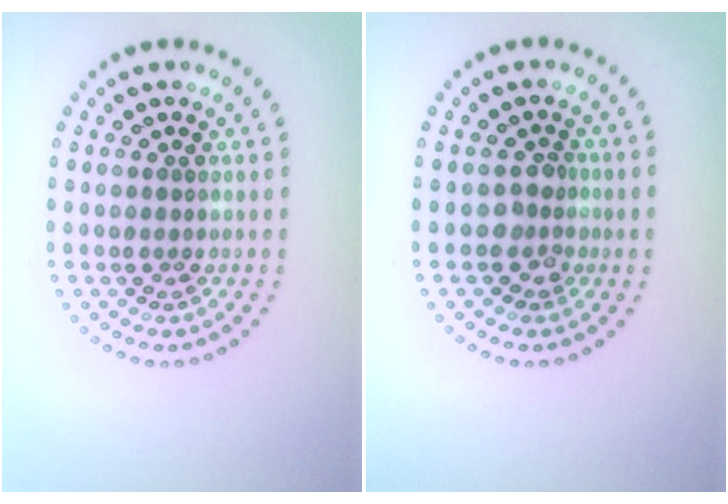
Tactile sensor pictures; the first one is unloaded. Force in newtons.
{"total": 1.7, "press": 1.5, "slide": 0.8}